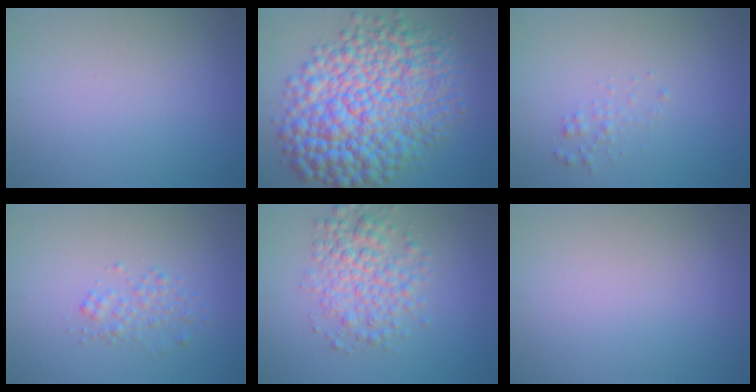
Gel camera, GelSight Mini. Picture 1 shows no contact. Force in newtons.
{"total": 13.8, "press": 13.8, "slide": 0.0}
{"total": 0.9, "press": 0.9, "slide": 0.1}
{"total": 1.6, "press": 1.6, "slide": 0.1}
{"total": 4.4, "press": 4.4, "slide": 0.0}
{"total": 0.0}